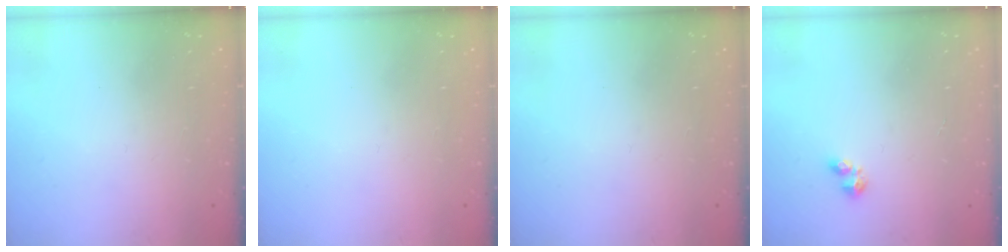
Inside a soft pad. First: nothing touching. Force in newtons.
{"total": 0.0}
{"total": 0.0}
{"total": 3.1, "press": 3.0, "slide": 0.5}